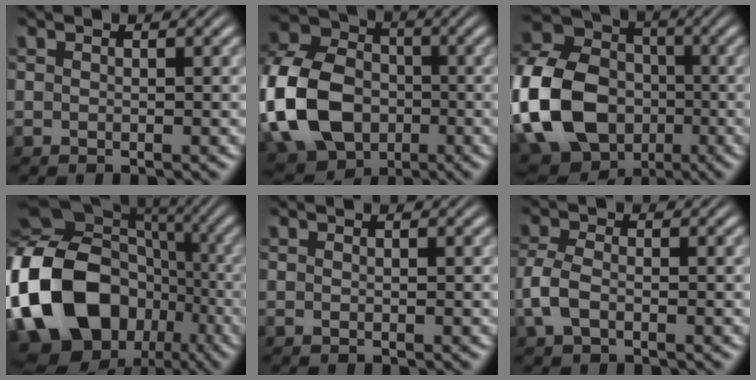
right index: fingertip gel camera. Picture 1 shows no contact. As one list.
[{"total": 13.7, "force": [-2.4, 11.8, 6.6], "torque": [-0.171, -0.059, -0.033]}, {"total": 18.6, "force": [-4.3, 16.4, 7.6], "torque": [-0.205, -0.071, -0.070]}, {"total": 20.7, "force": [-3.7, 16.3, 12.1], "torque": [-0.276, -0.074, -0.038]}, {"total": 0.0}, {"total": 2.7, "force": [-0.9, 1.8, 1.8], "torque": [-0.057, -0.009, -0.012]}]